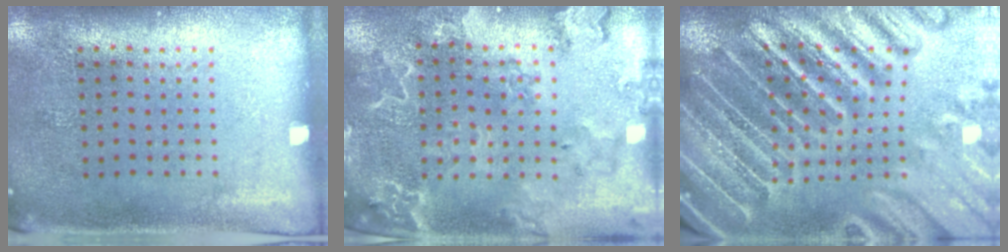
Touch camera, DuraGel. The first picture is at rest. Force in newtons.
{"total": 2.7, "press": 2.6, "slide": 0.8}
{"total": 4.7, "press": 4.3, "slide": 1.8}